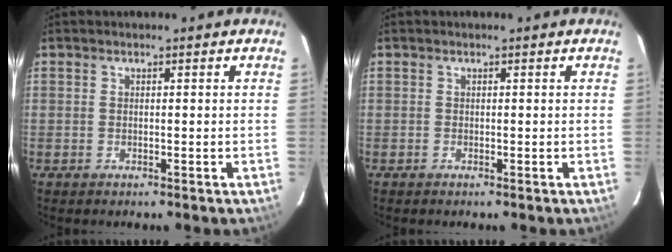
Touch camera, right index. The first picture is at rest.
{"total": 0.0}